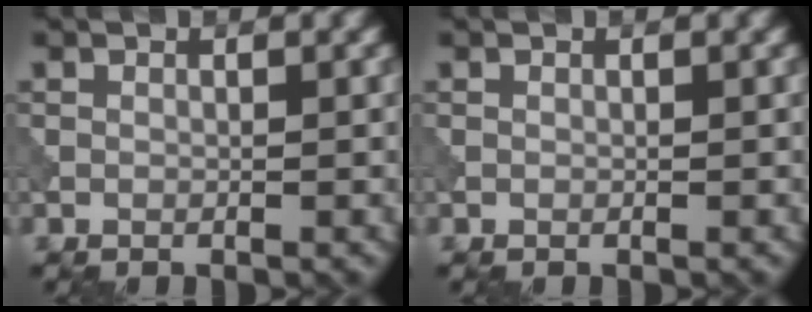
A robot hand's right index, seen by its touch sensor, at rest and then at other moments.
{"total": 0.0}